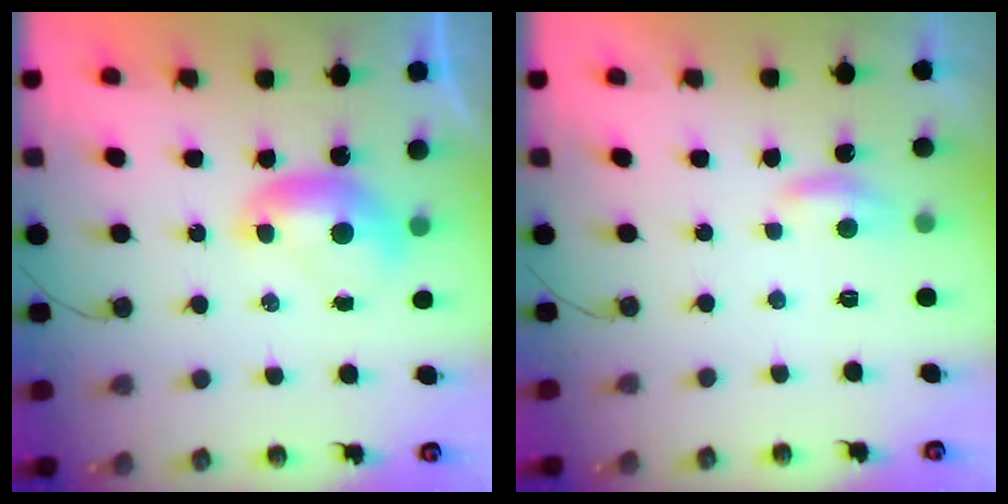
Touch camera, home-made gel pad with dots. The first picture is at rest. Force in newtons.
{"total": 1.3, "press": 1.2, "slide": 0.5}